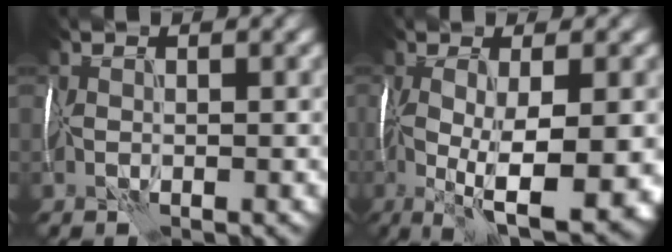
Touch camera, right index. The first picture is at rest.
{"total": 11.0, "force": [-2.8, 3.5, 10.0], "torque": [-0.162, -0.018, -0.030]}